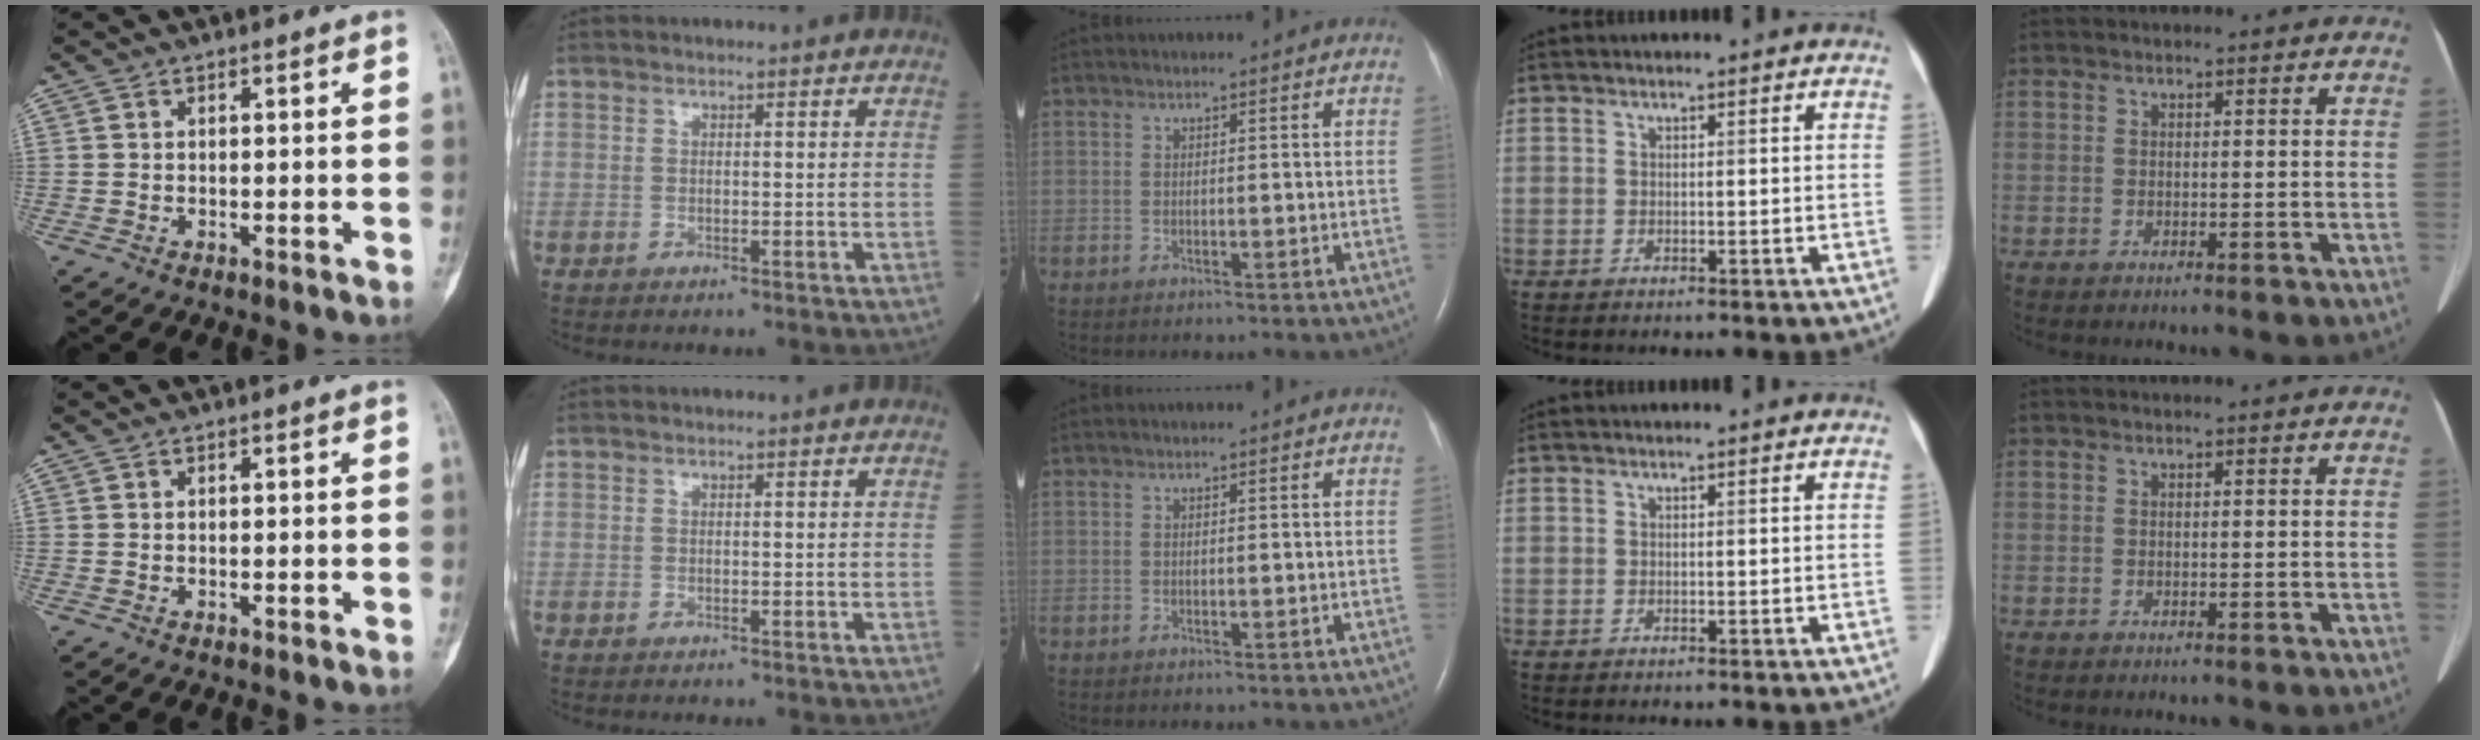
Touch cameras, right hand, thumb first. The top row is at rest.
{}